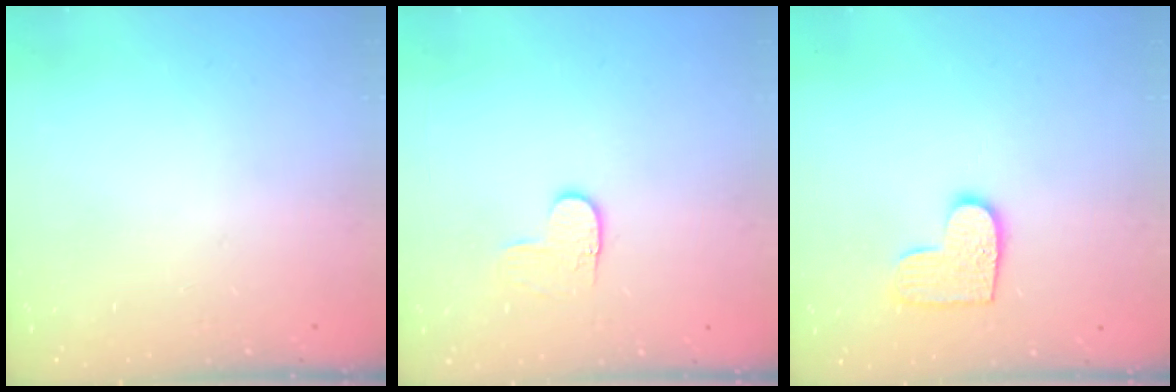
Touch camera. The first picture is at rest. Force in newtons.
{"total": 3.8, "press": 3.8, "slide": 0.4}
{"total": 9.3, "press": 9.3, "slide": 0.3}